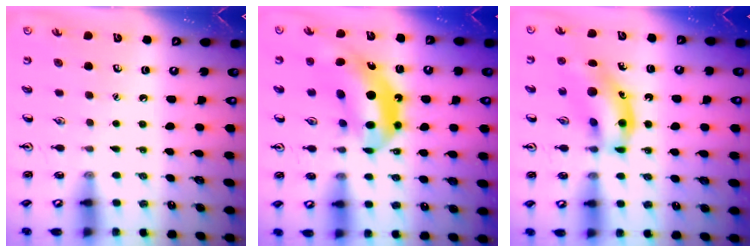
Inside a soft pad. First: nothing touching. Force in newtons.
{"total": 14.0, "press": 13.3, "slide": 4.5}
{"total": 12.0, "press": 11.5, "slide": 3.5}